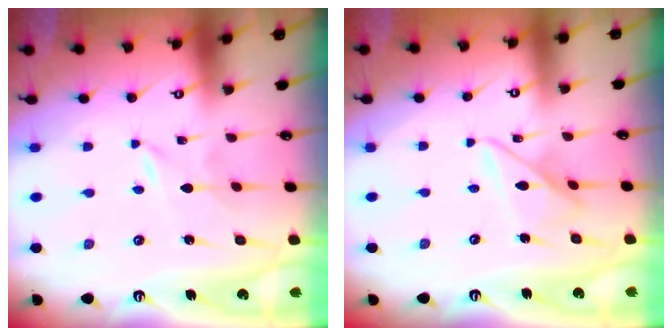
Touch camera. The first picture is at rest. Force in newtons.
{"total": 8.6, "press": 8.6, "slide": 0.8}